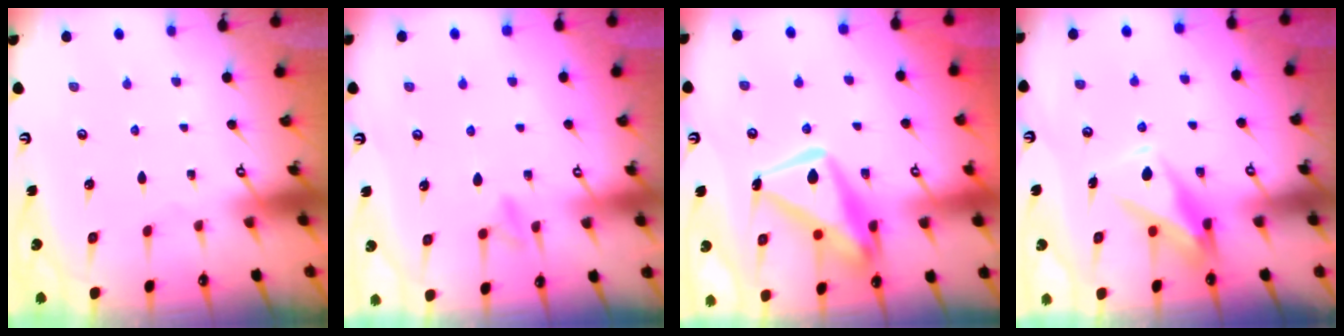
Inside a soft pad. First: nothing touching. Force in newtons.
{"total": 7.3, "press": 7.2, "slide": 0.7}
{"total": 14.9, "press": 14.8, "slide": 1.7}
{"total": 8.4, "press": 8.3, "slide": 0.9}